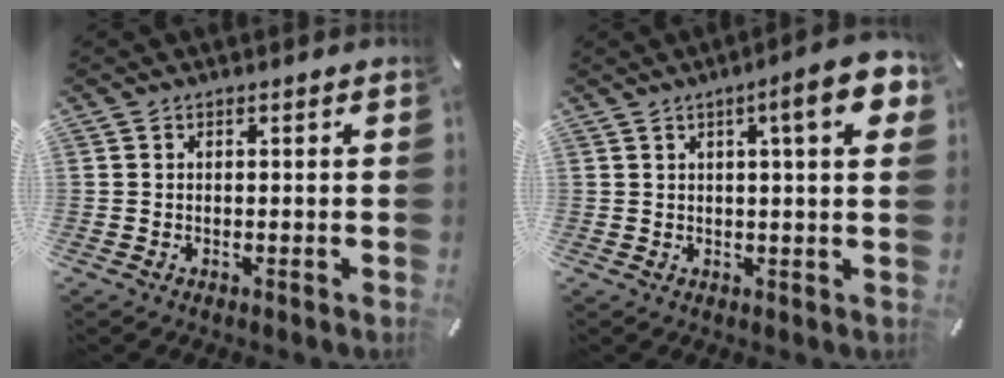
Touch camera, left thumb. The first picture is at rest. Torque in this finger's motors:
{"motor_torque": [0.60, 0.64, 0.34, 0.19, 0.09]}